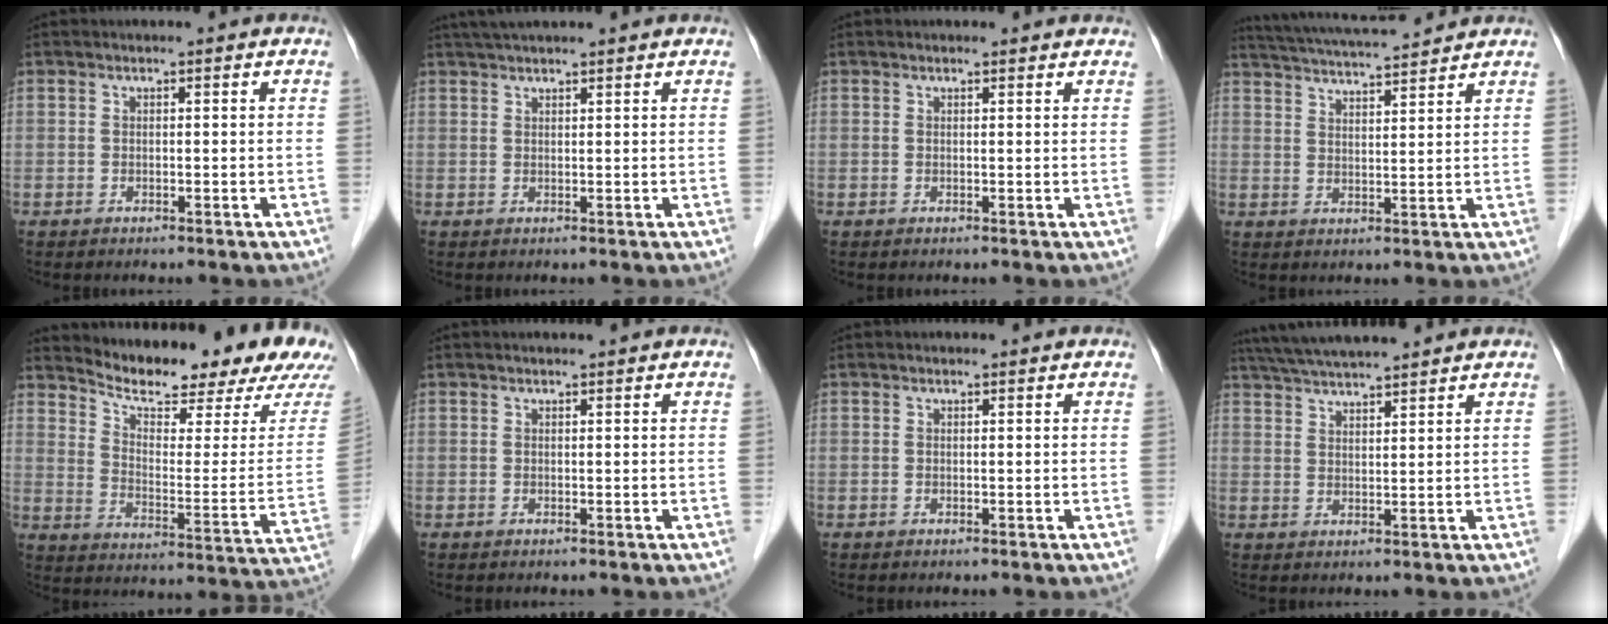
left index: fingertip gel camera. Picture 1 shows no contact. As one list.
[{"total": 7.4, "force": [6.5, 0.4, 3.4], "torque": [-0.052, 0.041, 0.093]}, {"total": 3.2, "force": [3.0, 0.6, 0.8], "torque": [-0.013, 0.014, 0.026]}, {"total": 12.0, "force": [11.2, 0.6, 4.5], "torque": [-0.088, 0.026, 0.171]}, {"total": 20.6, "force": [18.6, 2.5, 8.6], "torque": [-0.134, -0.064, 0.242]}, {"total": 1.9, "force": [1.7, 0.1, 0.9], "torque": [-0.009, 0.017, 0.023]}, {"total": 0.9, "force": [0.9, 0.1, 0.2], "torque": [-0.010, 0.007, 0.010]}, {"total": 11.1, "force": [10.0, 0.7, 4.7], "torque": [-0.085, 0.034, 0.157]}]